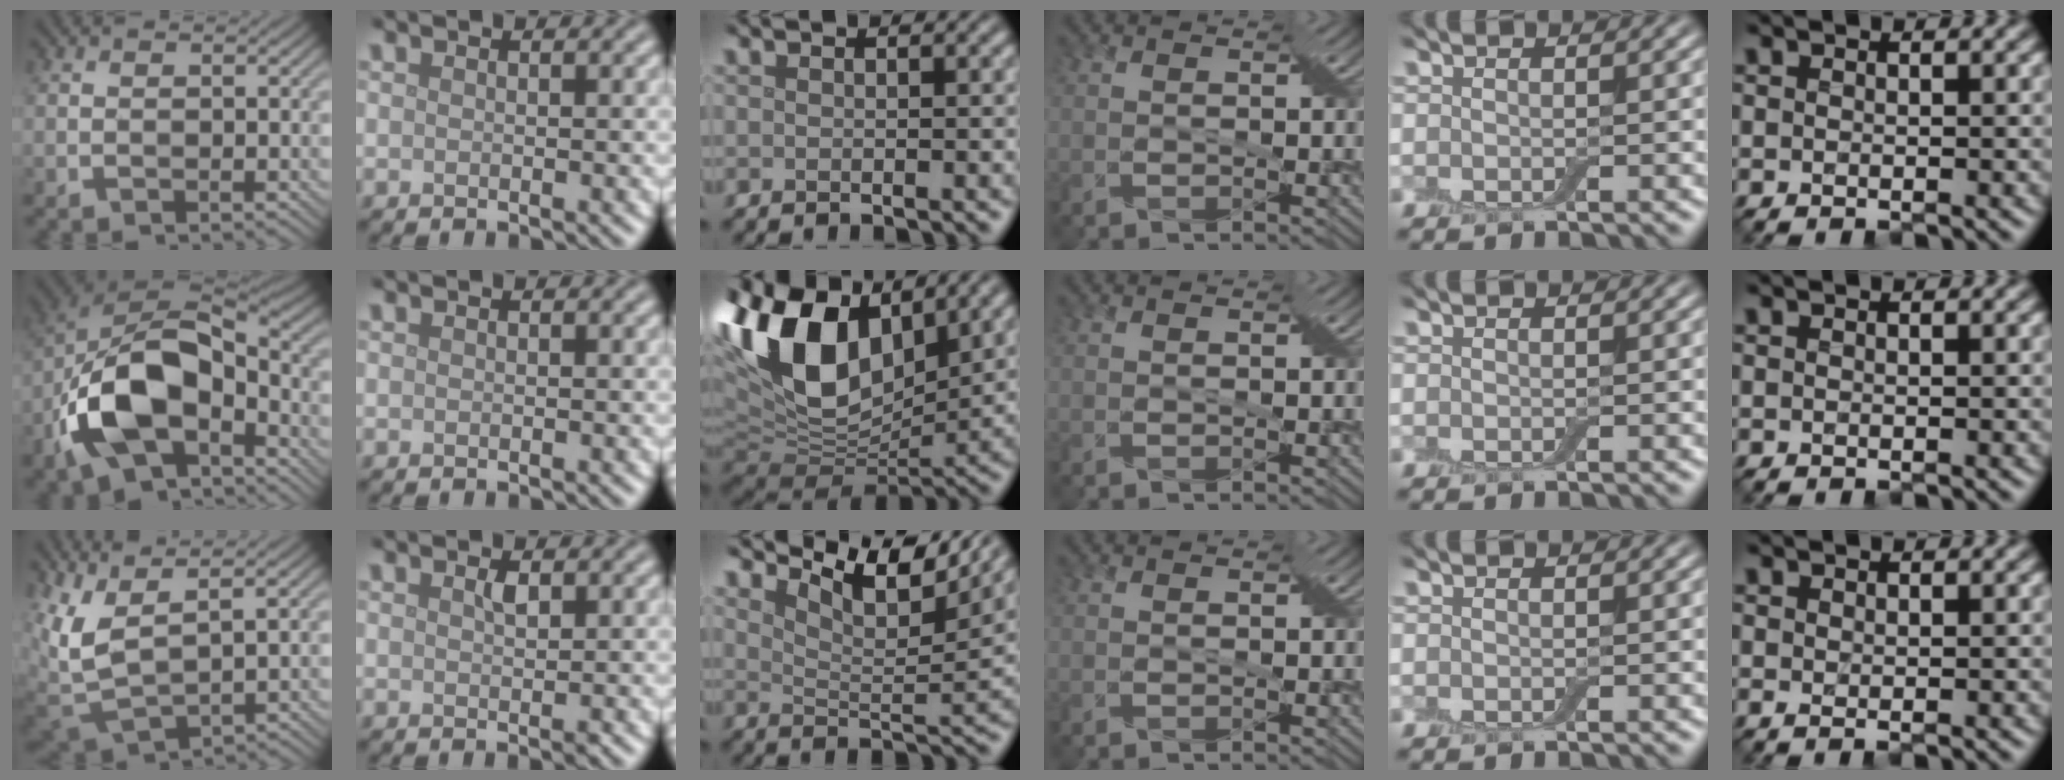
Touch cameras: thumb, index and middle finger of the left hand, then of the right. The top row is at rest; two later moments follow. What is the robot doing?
{"motion": "cut", "object": "aluminum foil"}